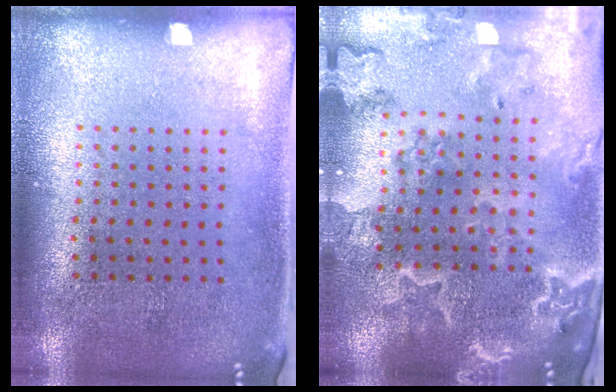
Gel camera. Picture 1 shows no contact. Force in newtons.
{"total": 3.5, "press": 3.1, "slide": 1.7}